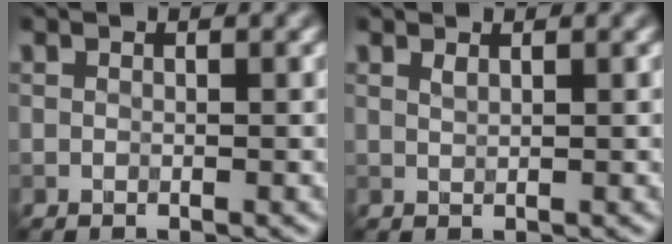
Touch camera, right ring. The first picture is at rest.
{"total": 0.7, "force": [0.7, 0.1, 0.3], "torque": [-0.002, 0.006, 0.013]}